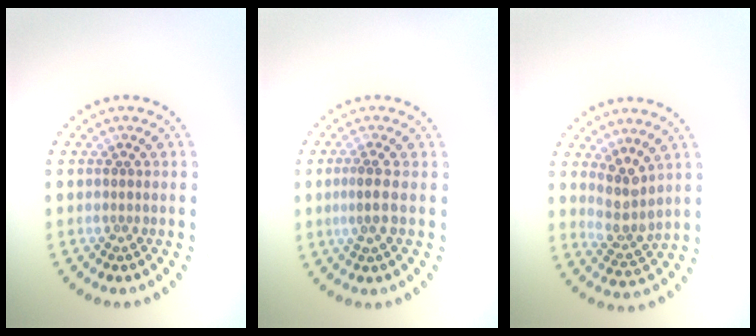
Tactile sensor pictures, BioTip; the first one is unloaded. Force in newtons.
{"total": 1.9, "press": 1.6, "slide": 1.0}
{"total": 3.2, "press": 2.5, "slide": 2.1}